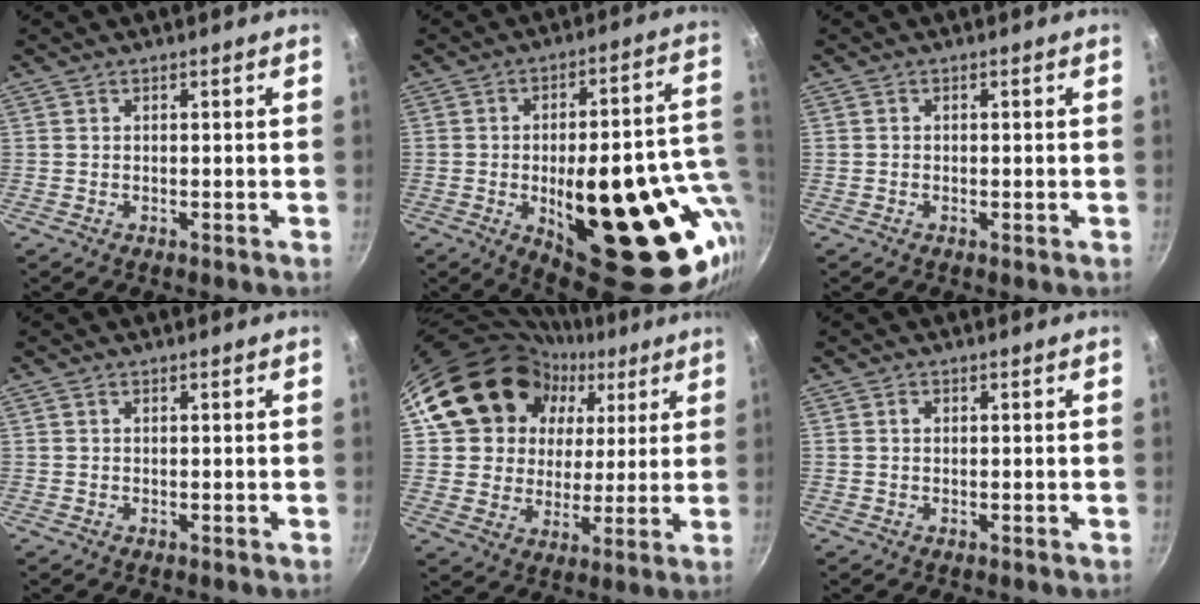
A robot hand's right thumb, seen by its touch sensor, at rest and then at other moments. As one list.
[{"total": 31.4, "force": [-5.9, 12.8, 28.0], "torque": [-0.328, 0.005, -0.060]}, {"total": 0.6, "force": [-0.1, 0.5, 0.3], "torque": [-0.003, 0.002, -0.004]}, {"total": 0.5, "force": [0.2, 0.4, 0.3], "torque": [-0.005, 0.003, 0.004]}, {"total": 18.7, "force": [7.4, 15.5, 7.4], "torque": [-0.100, 0.014, 0.127]}, {"total": 1.0, "force": [0.2, 0.8, 0.5], "torque": [-0.009, 0.004, 0.004]}]